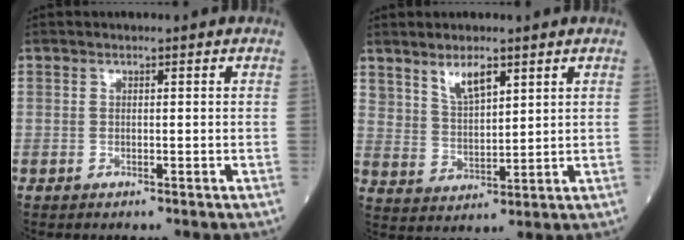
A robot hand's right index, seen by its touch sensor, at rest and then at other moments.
{"total": 5.5, "force": [3.7, 2.0, 3.6], "torque": [-0.074, 0.001, 0.077]}